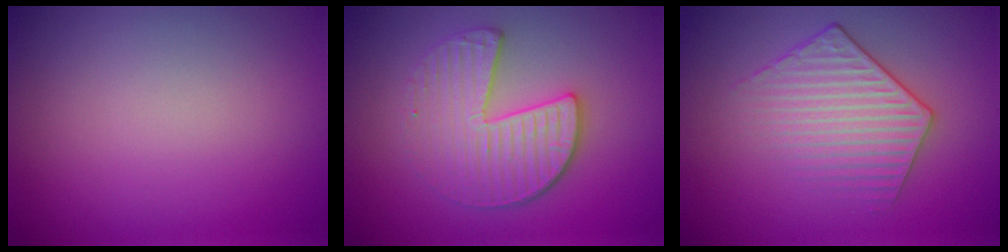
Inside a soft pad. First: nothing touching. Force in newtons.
{"total": 4.1, "press": 3.7, "slide": 1.8}
{"total": 3.5, "press": 3.2, "slide": 1.4}